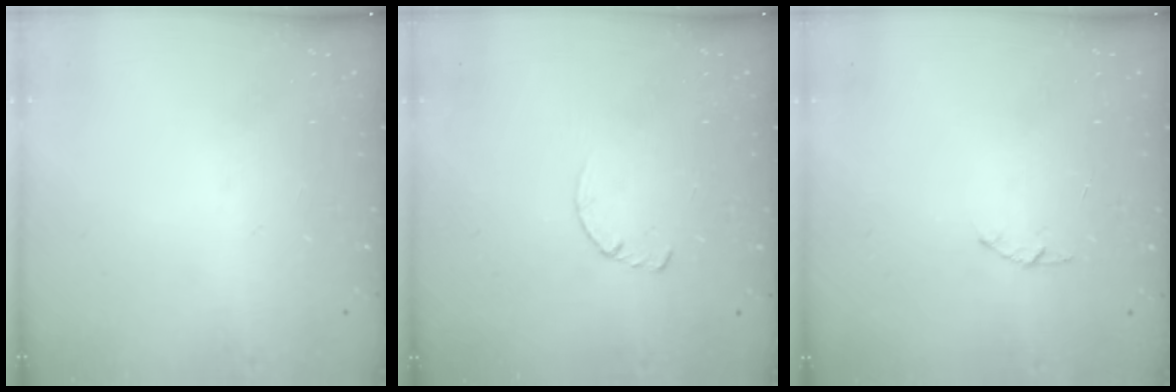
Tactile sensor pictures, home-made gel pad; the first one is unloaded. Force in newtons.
{"total": 2.8, "press": 2.8, "slide": 0.4}
{"total": 1.0, "press": 0.9, "slide": 0.3}